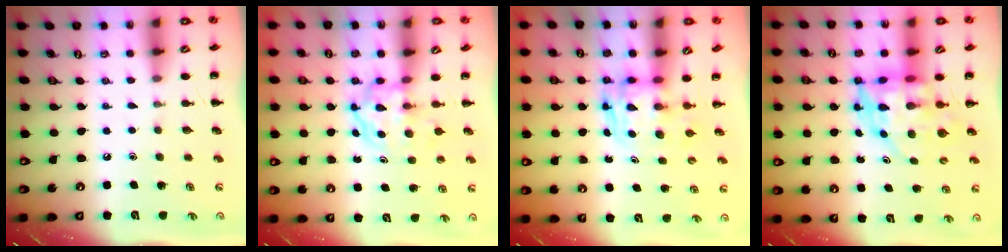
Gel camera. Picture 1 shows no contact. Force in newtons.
{"total": 3.9, "press": 3.9, "slide": 0.5}
{"total": 2.8, "press": 2.8, "slide": 0.2}
{"total": 7.1, "press": 6.7, "slide": 2.4}